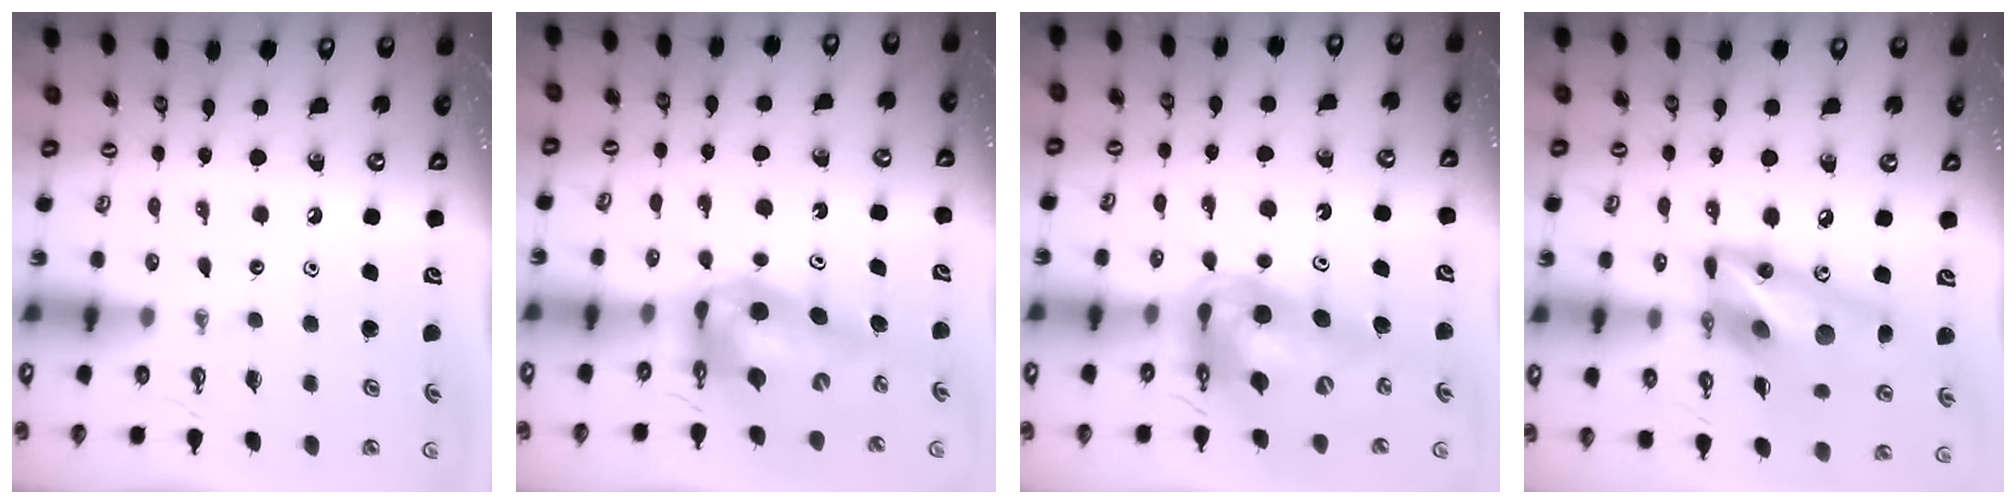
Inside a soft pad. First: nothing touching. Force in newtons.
{"total": 12.0, "press": 11.6, "slide": 3.0}
{"total": 16.8, "press": 15.9, "slide": 5.4}
{"total": 17.3, "press": 17.0, "slide": 3.2}